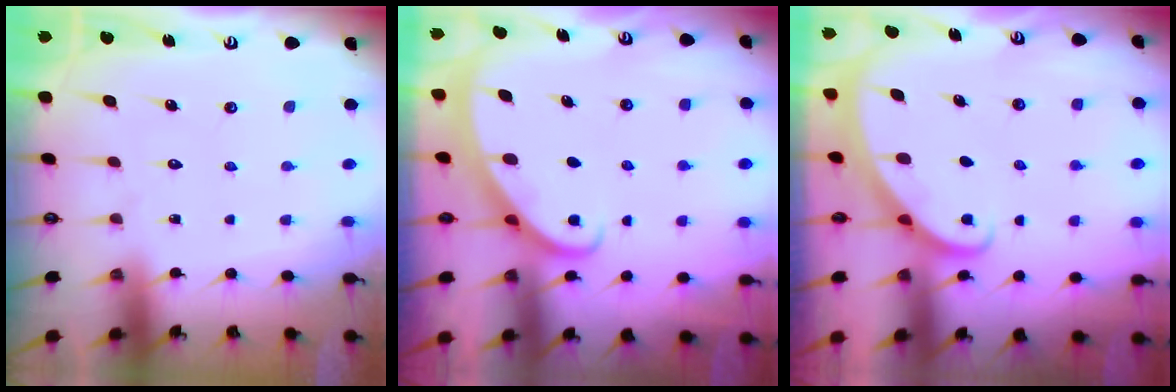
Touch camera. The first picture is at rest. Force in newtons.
{"total": 2.3, "press": 2.3, "slide": 0.2}
{"total": 1.8, "press": 1.8, "slide": 0.1}